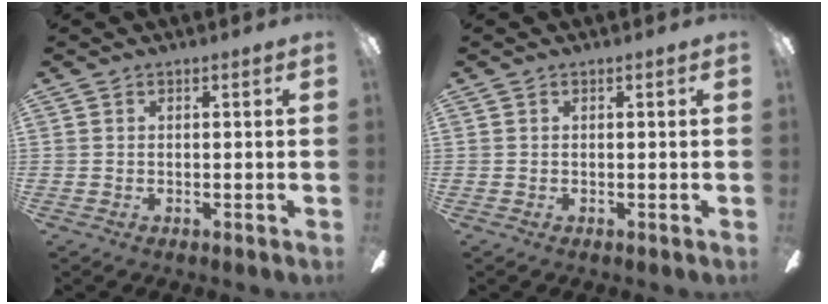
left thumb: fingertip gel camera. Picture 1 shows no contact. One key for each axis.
{"total": 0.0}